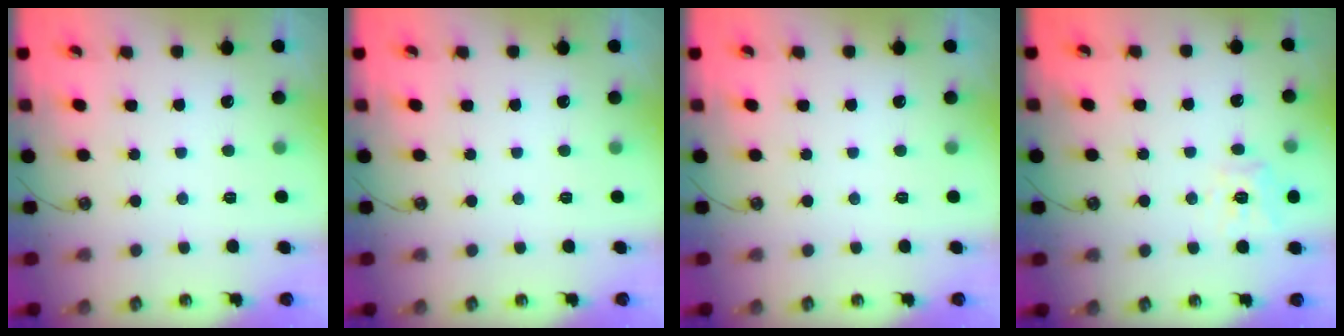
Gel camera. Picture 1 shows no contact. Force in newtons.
{"total": 0.0}
{"total": 0.0}
{"total": 10.8, "press": 10.7, "slide": 1.3}